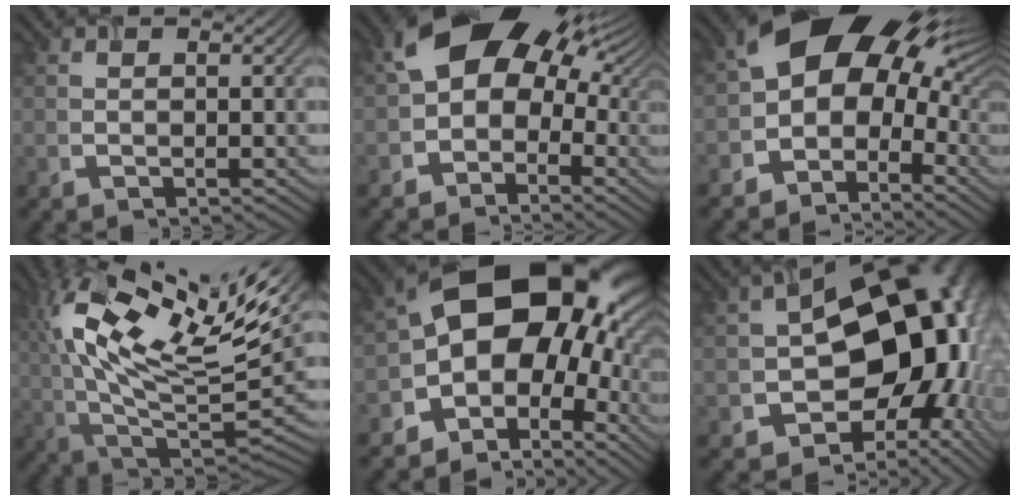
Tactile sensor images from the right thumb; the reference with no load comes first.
{"total": 11.0, "force": [0.1, 8.3, 7.2], "torque": [-0.097, 0.002, -0.013]}
{"total": 11.9, "force": [-1.2, 9.1, 7.6], "torque": [-0.104, -0.011, -0.032]}
{"total": 17.7, "force": [6.9, 6.8, 14.8], "torque": [-0.317, 0.016, 0.127]}
{"total": 16.4, "force": [-1.5, 12.4, 10.6], "torque": [-0.142, -0.012, -0.016]}
{"total": 19.9, "force": [-2.4, 13.1, 14.8], "torque": [-0.160, -0.029, -0.012]}